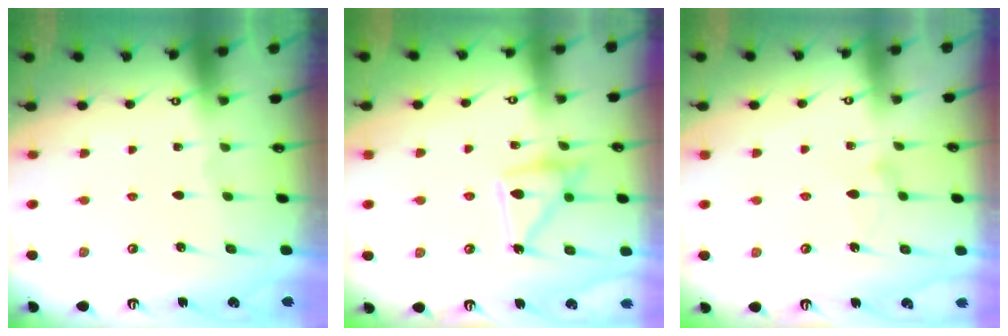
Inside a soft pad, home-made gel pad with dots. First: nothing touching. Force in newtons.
{"total": 13.8, "press": 13.8, "slide": 1.2}
{"total": 9.3, "press": 9.3, "slide": 0.4}